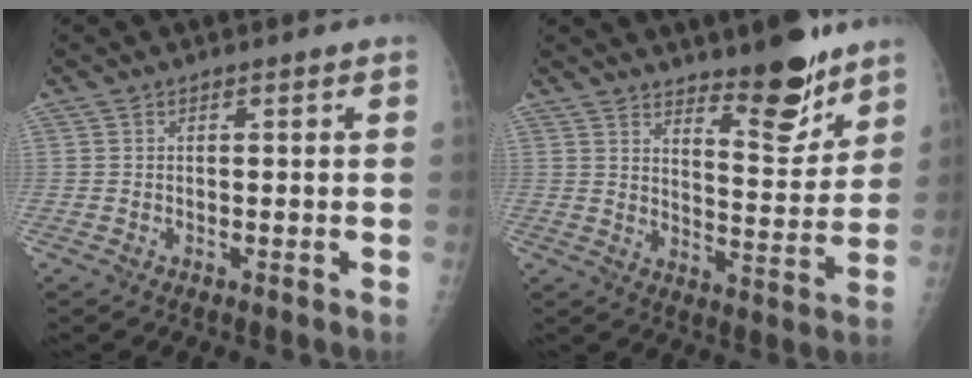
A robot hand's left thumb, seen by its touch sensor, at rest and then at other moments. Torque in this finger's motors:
{"motor_torque": [0.17, 0.24, -0.24, -0.23, 0.04]}